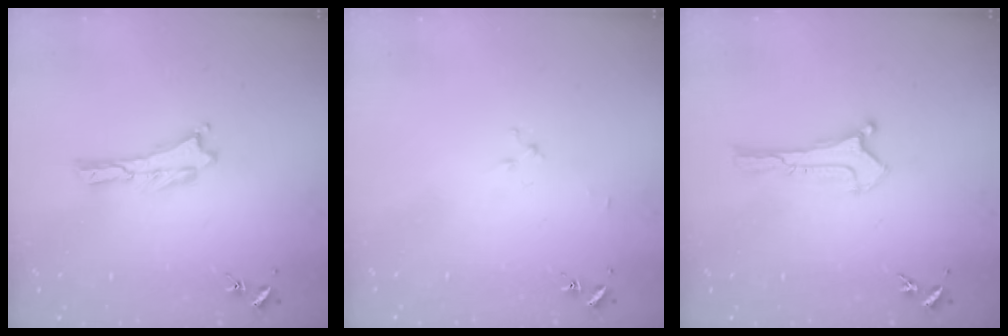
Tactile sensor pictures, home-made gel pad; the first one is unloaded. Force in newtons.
{"total": 1.6, "press": 1.6, "slide": 0.2}
{"total": 0.0}